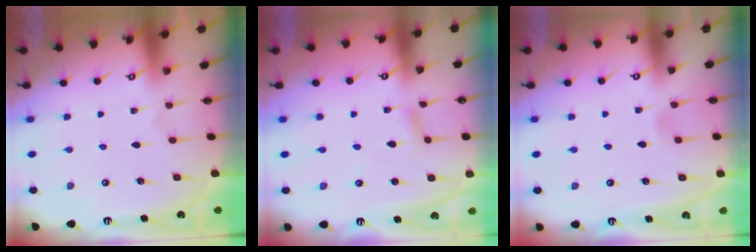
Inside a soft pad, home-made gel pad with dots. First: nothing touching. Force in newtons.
{"total": 2.3, "press": 2.3, "slide": 0.3}
{"total": 3.0, "press": 3.0, "slide": 0.4}